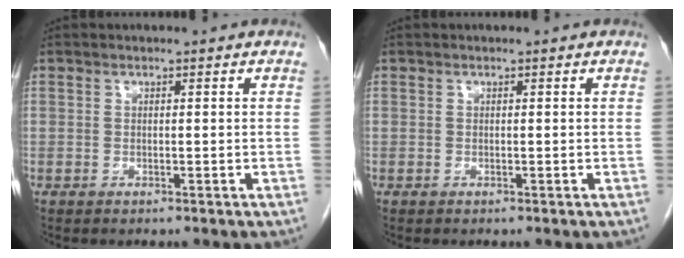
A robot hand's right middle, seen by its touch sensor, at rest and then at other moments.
{"total": 0.0}